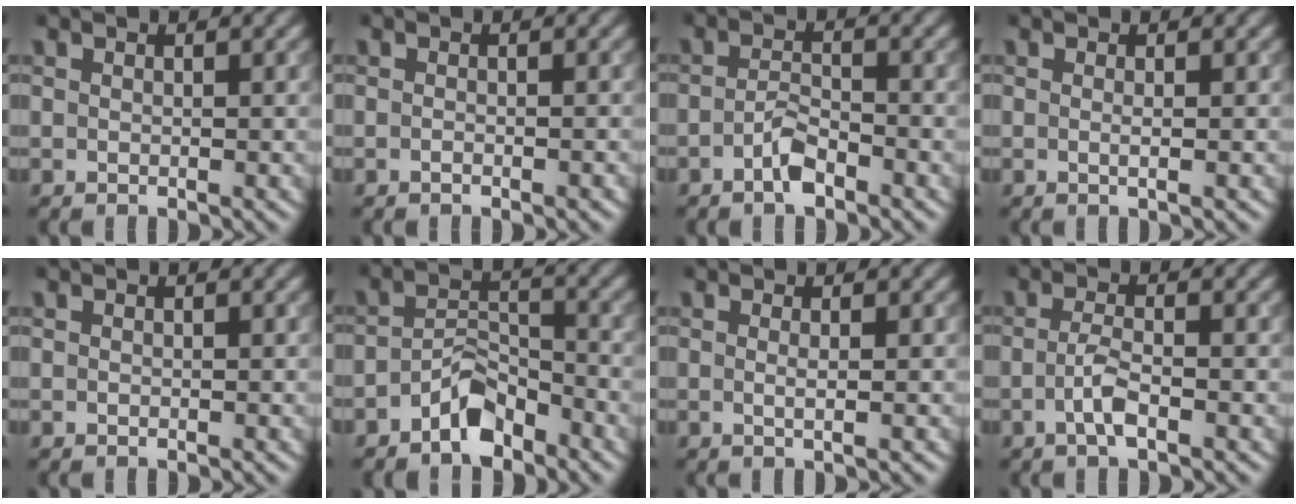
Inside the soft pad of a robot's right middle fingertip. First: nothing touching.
{"total": 0.8, "force": [-0.5, 0.2, 0.6], "torque": [-0.008, 0.001, -0.008]}
{"total": 2.3, "force": [-1.5, 0.7, 1.6], "torque": [-0.034, 0.004, -0.031]}
{"total": 1.0, "force": [0.0, 0.3, 1.0], "torque": [-0.013, -0.001, -0.003]}
{"total": 0.0}
{"total": 3.8, "force": [-2.7, 1.6, 2.1], "torque": [-0.034, 0.012, -0.053]}
{"total": 1.3, "force": [0.1, 0.4, 1.3], "torque": [-0.019, 0.000, -0.003]}
{"total": 2.2, "force": [-0.8, 0.5, 2.0], "torque": [-0.042, 0.003, -0.020]}